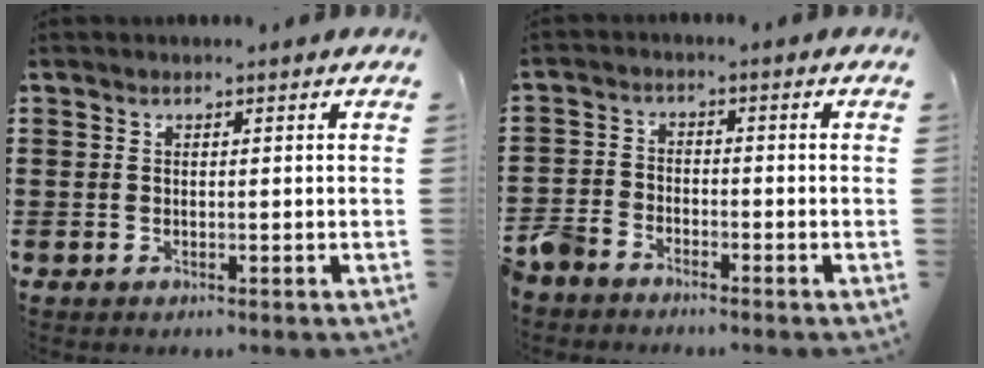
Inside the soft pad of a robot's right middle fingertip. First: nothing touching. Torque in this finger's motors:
{"motor_torque": [1.56, -0.58, 0.76, 0.21]}